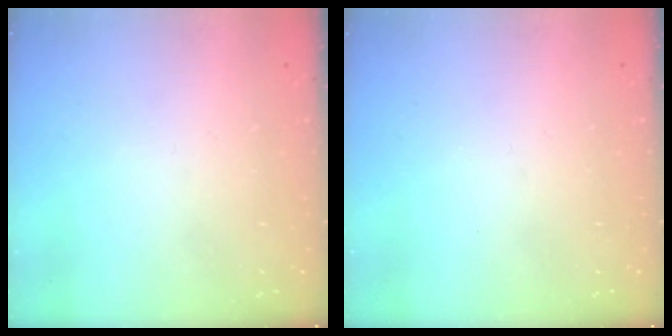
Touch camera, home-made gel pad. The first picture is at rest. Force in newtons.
{"total": 0.0}